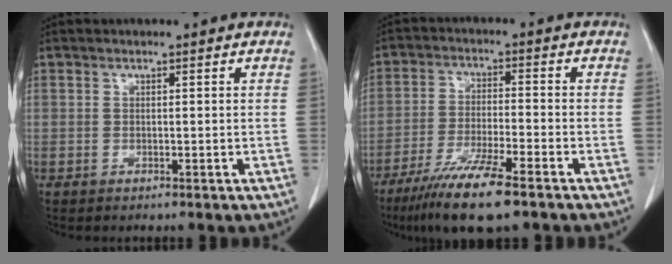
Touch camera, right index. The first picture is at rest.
{"total": 11.0, "force": [-7.6, 0.7, 7.9], "torque": [-0.143, -0.030, -0.132]}